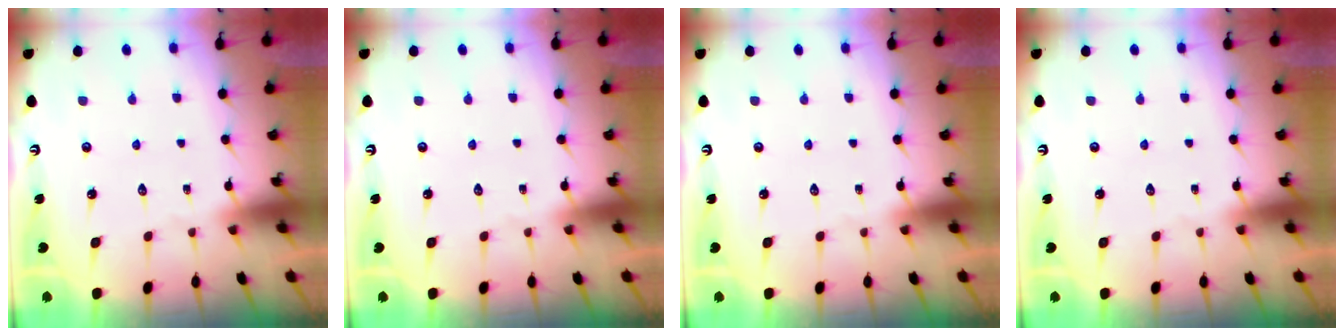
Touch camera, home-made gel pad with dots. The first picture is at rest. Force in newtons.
{"total": 0.0}
{"total": 0.0}
{"total": 0.0}